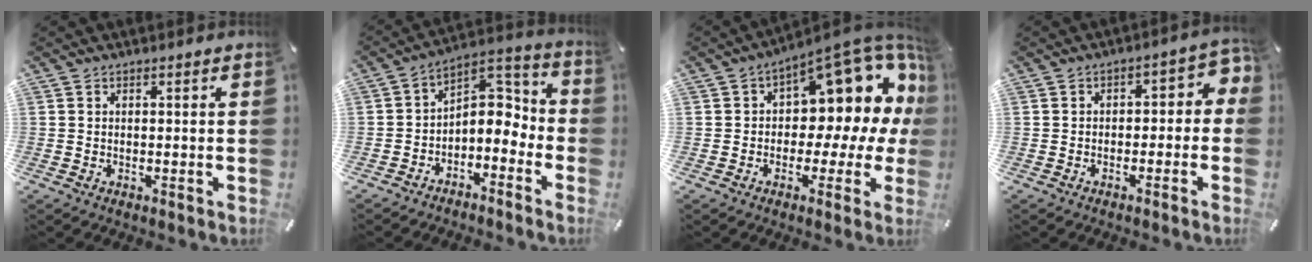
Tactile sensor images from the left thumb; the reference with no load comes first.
{"total": 6.8, "force": [-1.1, 5.6, 3.8], "torque": [-0.028, -0.011, -0.027]}
{"total": 13.3, "force": [6.5, 7.3, 9.0], "torque": [-0.107, -0.074, 0.106]}
{"total": 4.7, "force": [-1.1, 3.2, 3.3], "torque": [-0.046, 0.006, -0.030]}